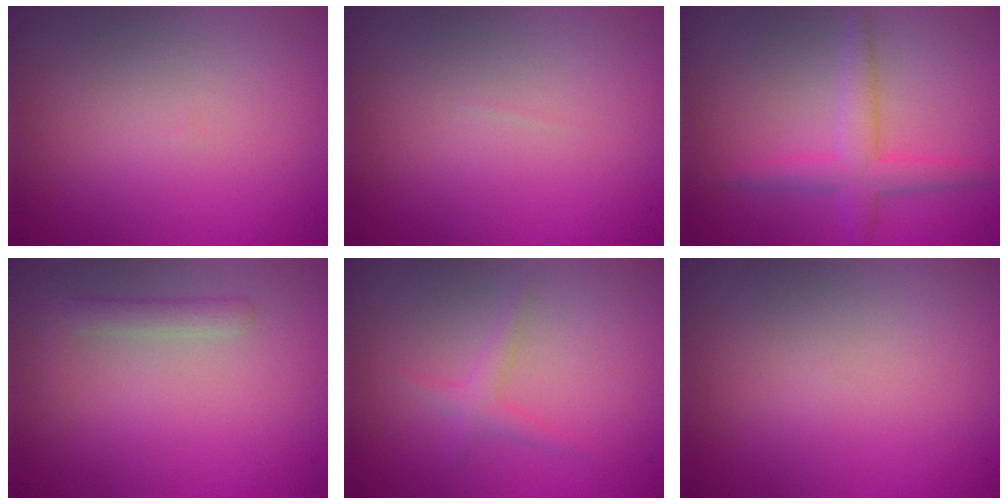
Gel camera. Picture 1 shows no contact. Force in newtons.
{"total": 0.0}
{"total": 3.0, "press": 3.0, "slide": 0.1}
{"total": 1.9, "press": 1.9, "slide": 0.1}
{"total": 1.4, "press": 1.4, "slide": 0.0}
{"total": 0.0}